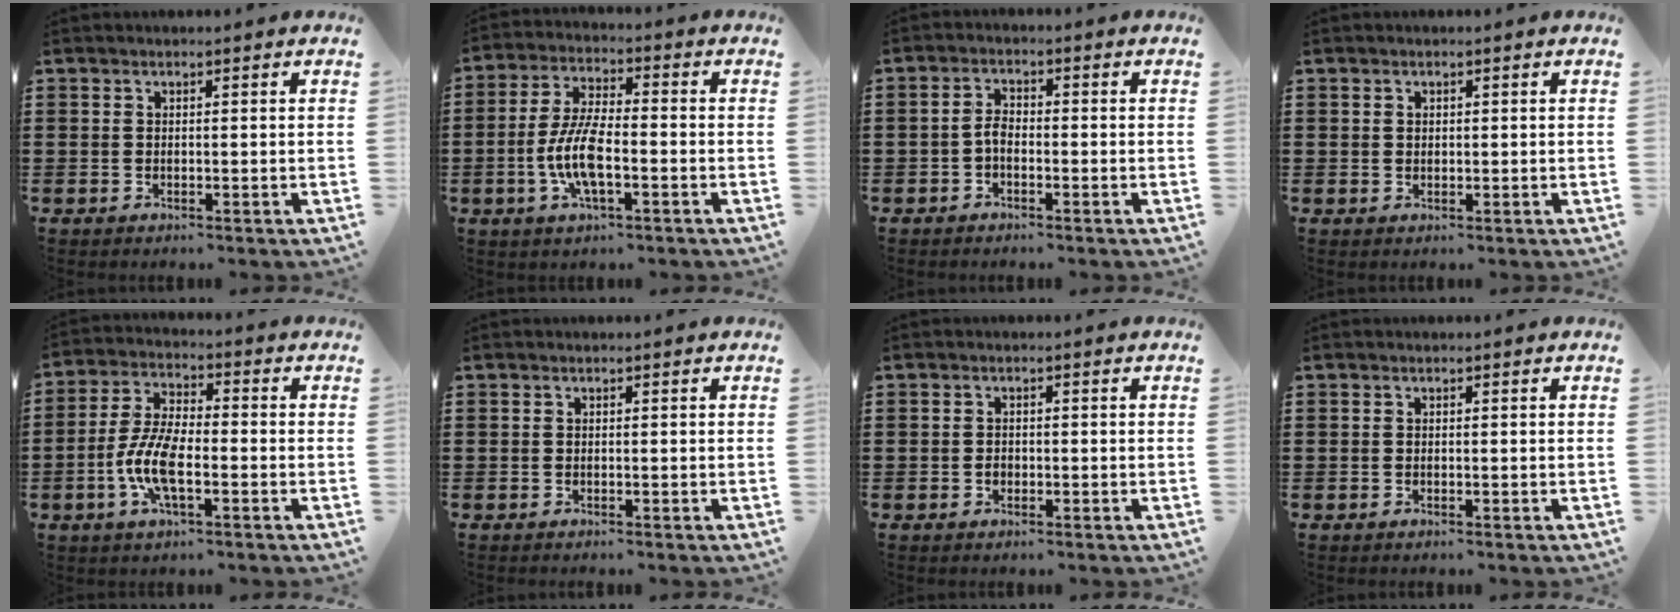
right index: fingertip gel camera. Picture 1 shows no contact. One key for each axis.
{"total": 8.2, "fx": -2.3, "fy": 2.8, "fz": 7.4, "tx": -0.171, "ty": -0.012, "tz": -0.050}
{"total": 2.4, "fx": -1.1, "fy": 1.1, "fz": 1.8, "tx": -0.043, "ty": 0.003, "tz": -0.026}
{"total": 0.7, "fx": 0.4, "fy": 0.6, "fz": 0.2, "tx": -0.006, "ty": 0.003, "tz": 0.008}
{"total": 8.1, "fx": -2.4, "fy": 3.1, "fz": 7.0, "tx": -0.165, "ty": -0.009, "tz": -0.053}
{"total": 0.0}
{"total": 1.0, "fx": -0.3, "fy": 0.7, "fz": 0.6, "tx": -0.013, "ty": -0.001, "tz": -0.006}
{"total": 0.0}